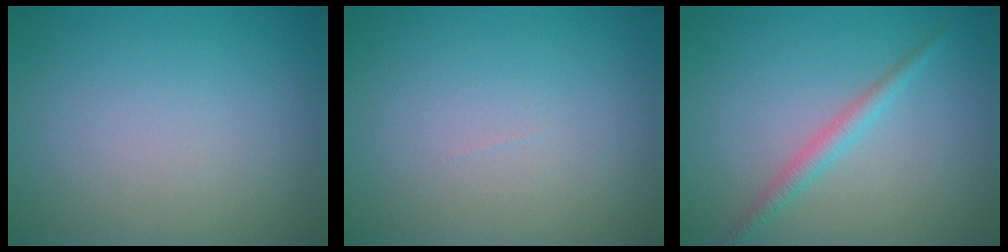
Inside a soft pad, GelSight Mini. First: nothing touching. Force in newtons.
{"total": 0.0}
{"total": 1.8, "press": 1.8, "slide": 0.0}